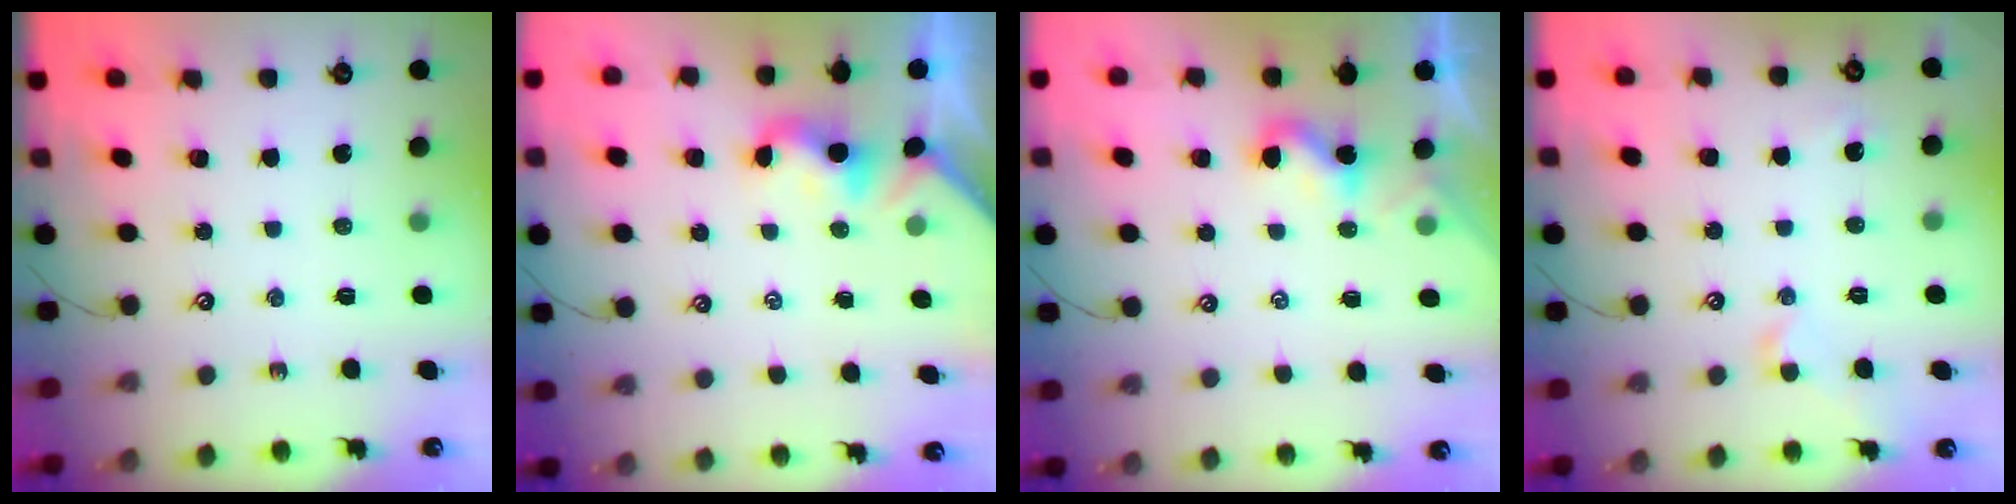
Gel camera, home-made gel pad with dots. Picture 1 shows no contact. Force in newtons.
{"total": 1.9, "press": 1.8, "slide": 0.5}
{"total": 2.1, "press": 2.1, "slide": 0.2}
{"total": 1.1, "press": 1.0, "slide": 0.4}